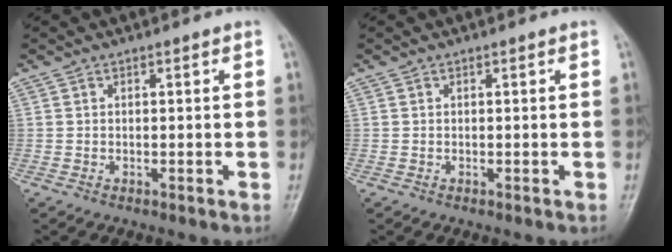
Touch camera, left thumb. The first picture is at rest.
{"total": 0.0}